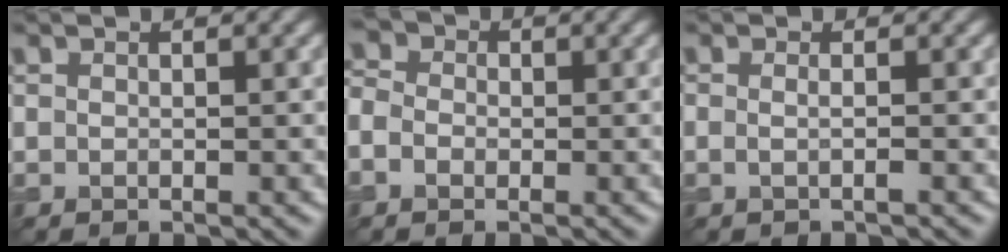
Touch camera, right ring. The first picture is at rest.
{"total": 4.5, "force": [-0.6, 3.6, 2.6], "torque": [-0.062, 0.022, -0.029]}
{"total": 1.1, "force": [-0.1, 0.4, 1.1], "torque": [-0.011, -0.008, -0.012]}